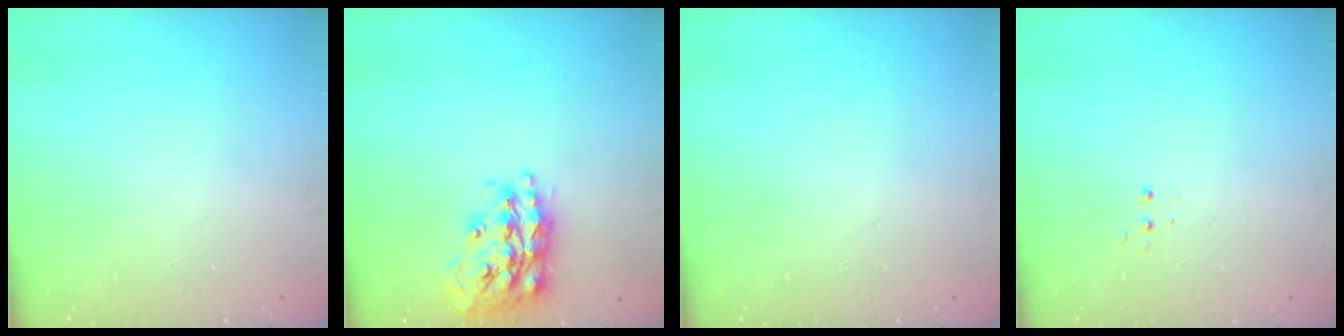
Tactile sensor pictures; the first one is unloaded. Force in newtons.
{"total": 19.7, "press": 19.7, "slide": 1.7}
{"total": 0.0}
{"total": 3.0, "press": 2.9, "slide": 0.7}